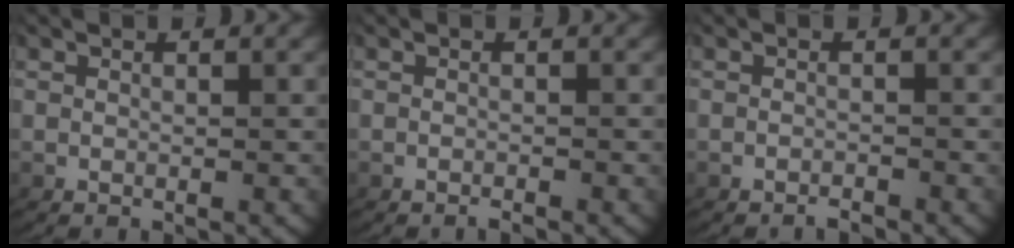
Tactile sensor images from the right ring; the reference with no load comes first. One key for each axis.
{"total": 0.8, "fx": -0.8, "fy": 0.1, "fz": 0.1, "tx": -0.005, "ty": -0.004, "tz": -0.012}
{"total": 1.2, "fx": -1.2, "fy": 0.1, "fz": 0.1, "tx": -0.001, "ty": -0.006, "tz": -0.019}